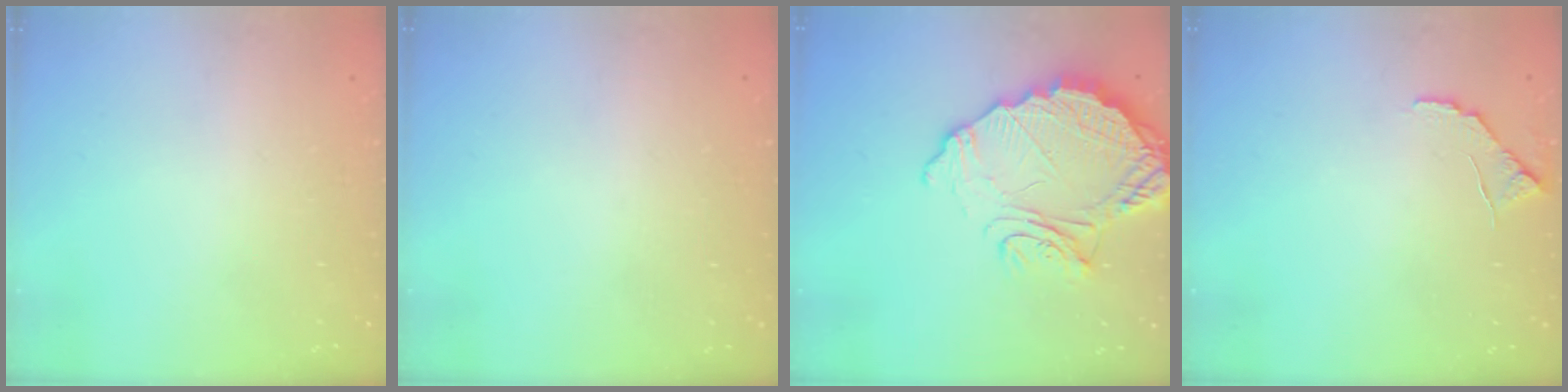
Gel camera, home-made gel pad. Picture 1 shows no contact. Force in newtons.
{"total": 3.0, "press": 3.0, "slide": 0.5}
{"total": 15.7, "press": 15.6, "slide": 1.4}
{"total": 6.4, "press": 6.4, "slide": 0.4}